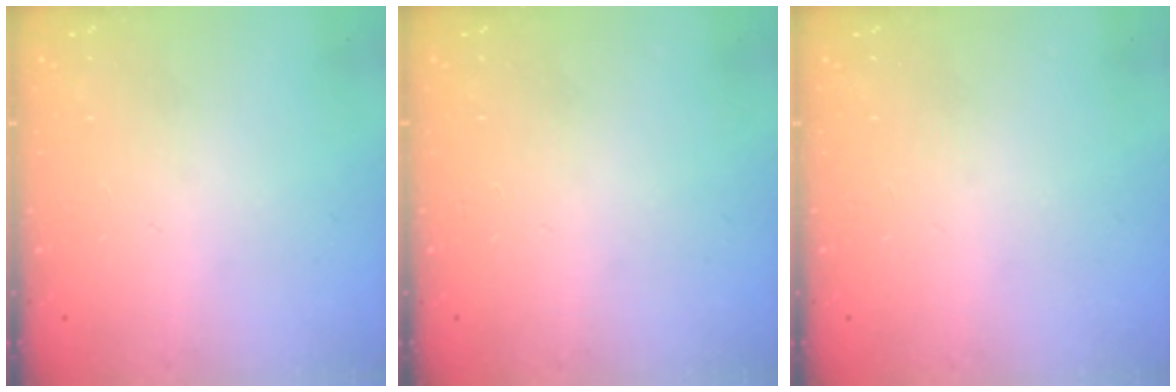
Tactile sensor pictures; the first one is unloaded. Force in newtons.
{"total": 0.0}
{"total": 0.0}